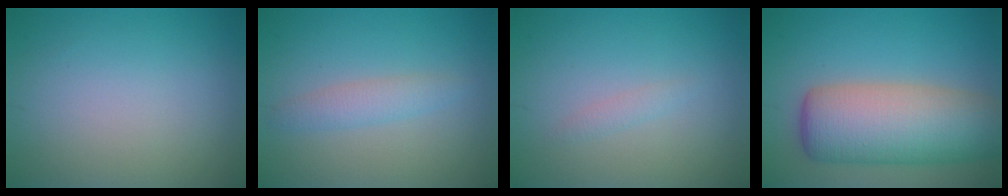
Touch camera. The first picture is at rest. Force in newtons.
{"total": 2.0, "press": 2.0, "slide": 0.0}
{"total": 0.8, "press": 0.8, "slide": 0.0}
{"total": 9.9, "press": 9.9, "slide": 0.5}